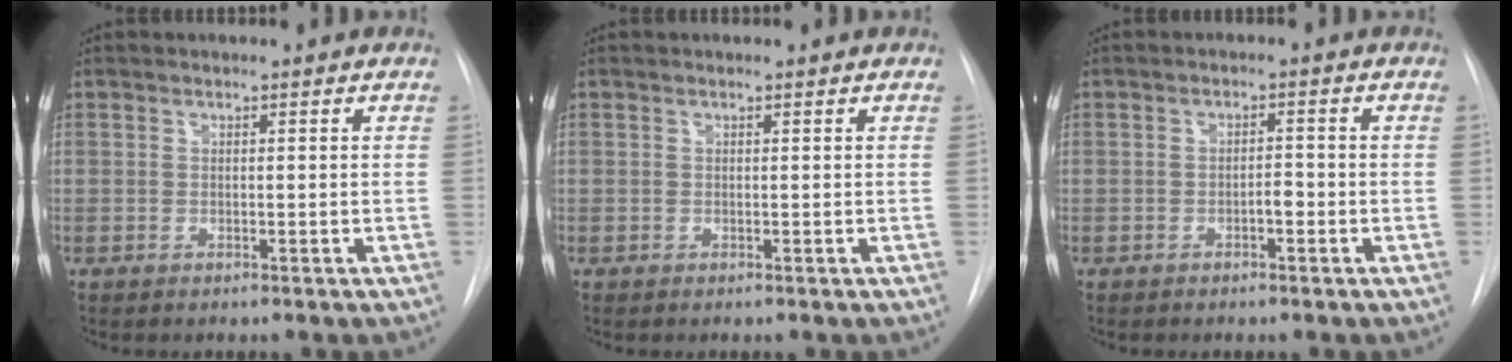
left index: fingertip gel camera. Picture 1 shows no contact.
{"total": 0.0}
{"total": 1.7, "force": [-0.9, 0.6, 1.3], "torque": [-0.020, 0.005, -0.012]}